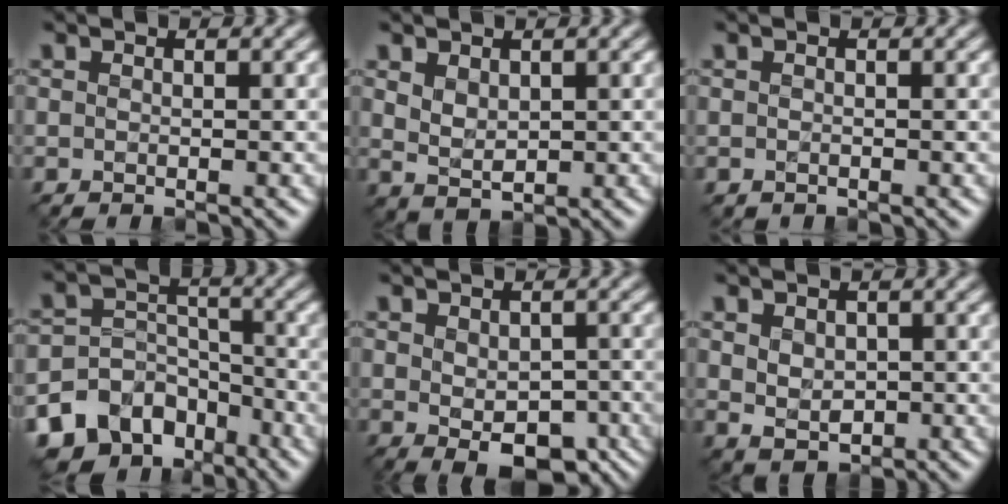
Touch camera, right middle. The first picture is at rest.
{"total": 2.0, "force": [1.1, 1.3, 1.1], "torque": [-0.023, -0.003, 0.026]}
{"total": 0.0}
{"total": 10.5, "force": [-7.4, 7.2, 2.1], "torque": [-0.028, -0.006, -0.124]}
{"total": 5.9, "force": [-2.2, 3.3, 4.4], "torque": [-0.063, -0.019, -0.027]}
{"total": 2.1, "force": [0.4, 1.6, 1.3], "torque": [-0.025, -0.002, 0.012]}